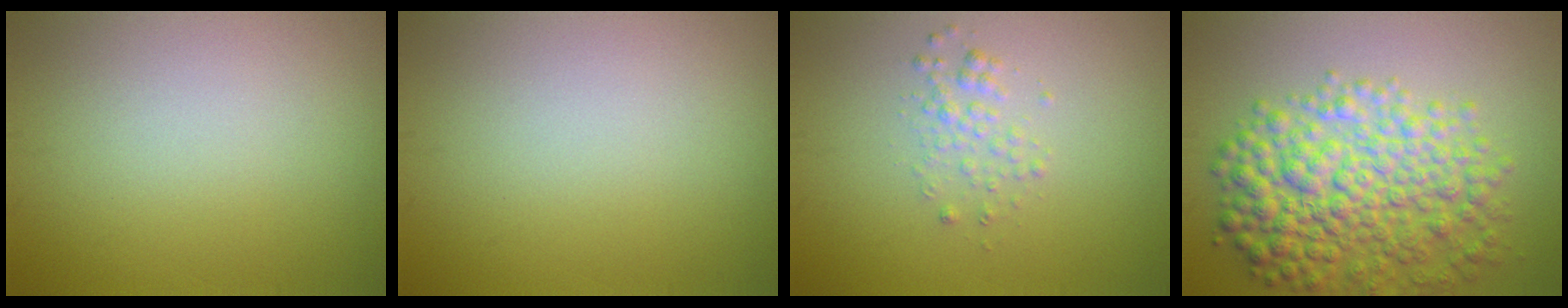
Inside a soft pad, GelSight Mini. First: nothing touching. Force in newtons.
{"total": 0.0}
{"total": 1.5, "press": 1.5, "slide": 0.1}
{"total": 8.2, "press": 8.2, "slide": 0.2}